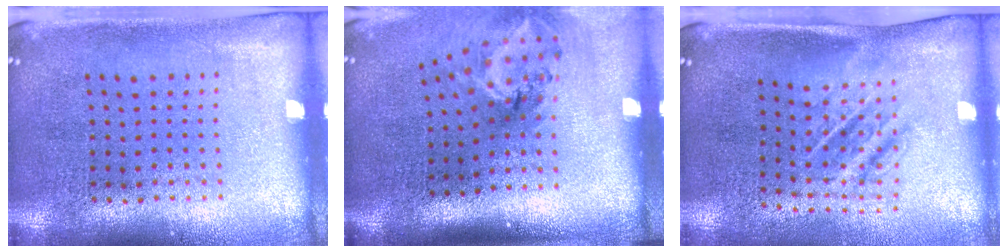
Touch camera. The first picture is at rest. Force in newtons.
{"total": 2.0, "press": 1.3, "slide": 1.5}
{"total": 1.7, "press": 1.2, "slide": 1.2}